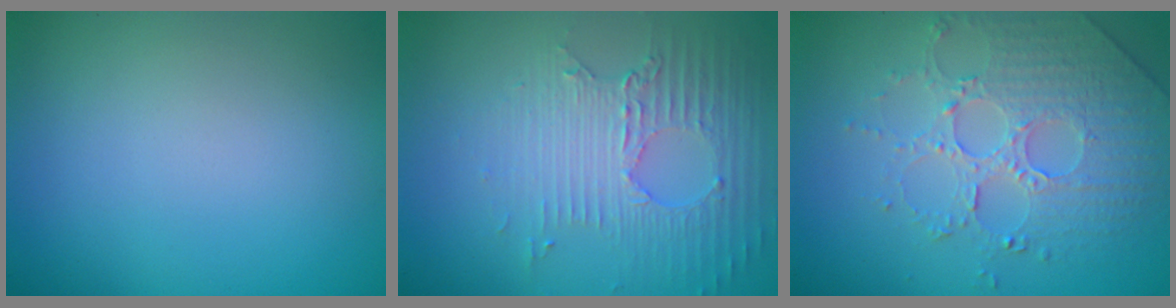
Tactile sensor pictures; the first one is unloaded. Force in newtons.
{"total": 5.2, "press": 3.4, "slide": 3.9}
{"total": 4.8, "press": 3.7, "slide": 3.0}